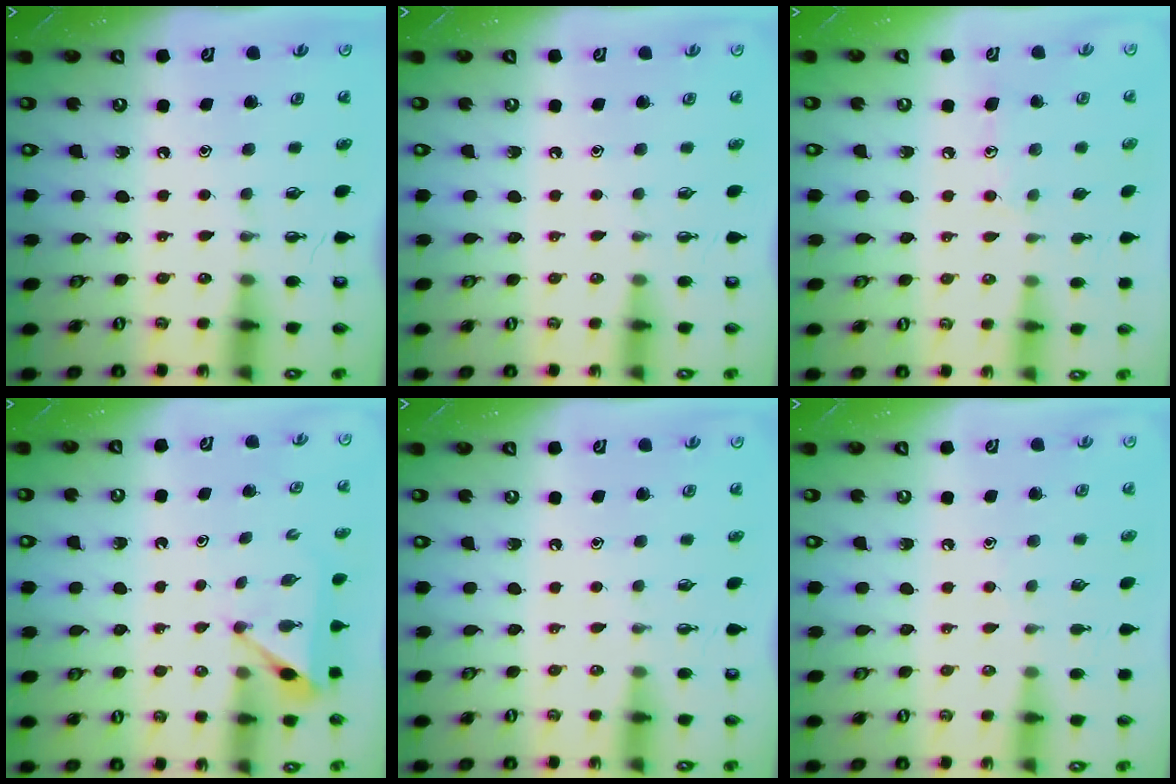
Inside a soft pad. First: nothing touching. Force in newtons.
{"total": 0.0}
{"total": 8.9, "press": 8.9, "slide": 0.5}
{"total": 4.9, "press": 4.9, "slide": 0.2}
{"total": 0.0}
{"total": 3.8, "press": 3.8, "slide": 0.3}